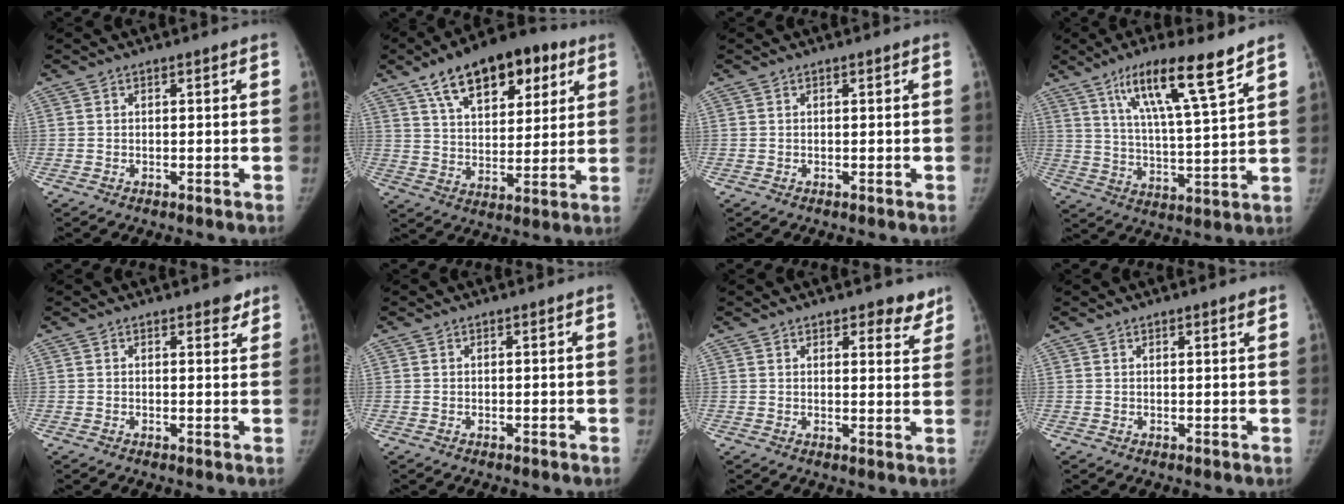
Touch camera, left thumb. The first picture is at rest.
{"total": 18.8, "force": [10.1, 9.8, 12.5], "torque": [-0.158, -0.018, 0.164]}
{"total": 0.0}
{"total": 15.0, "force": [9.3, 1.9, 11.6], "torque": [-0.195, -0.041, 0.165]}
{"total": 2.4, "force": [1.8, 1.1, 1.1], "torque": [0.003, -0.009, 0.019]}
{"total": 0.0}
{"total": 5.3, "force": [4.0, 2.5, 2.4], "torque": [0.008, -0.023, 0.050]}
{"total": 1.6, "force": [1.1, 0.3, 1.0], "torque": [-0.011, -0.006, 0.016]}